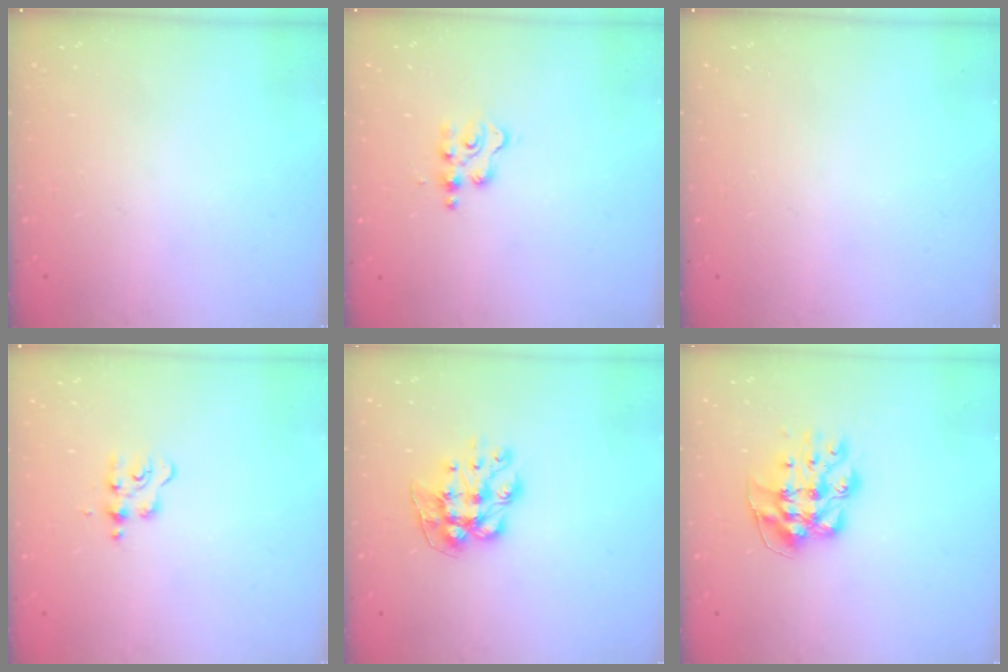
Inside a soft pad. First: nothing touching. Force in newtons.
{"total": 3.1, "press": 3.1, "slide": 0.5}
{"total": 0.0}
{"total": 4.4, "press": 4.3, "slide": 0.9}
{"total": 9.6, "press": 9.6, "slide": 0.4}
{"total": 10.3, "press": 10.3, "slide": 1.0}